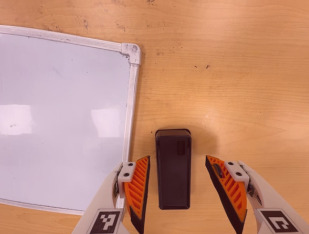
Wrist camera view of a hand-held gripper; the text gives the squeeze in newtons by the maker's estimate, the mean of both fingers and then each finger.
{"total": 0.0}